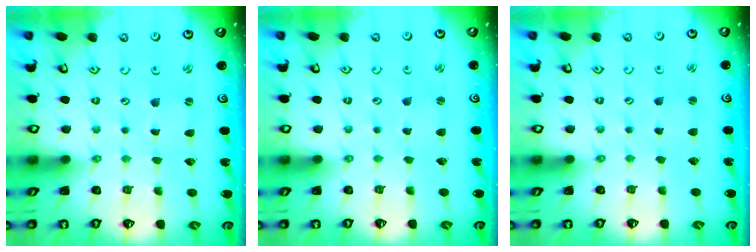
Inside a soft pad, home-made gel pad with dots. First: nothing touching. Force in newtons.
{"total": 1.8, "press": 1.8, "slide": 0.2}
{"total": 2.1, "press": 2.1, "slide": 0.2}